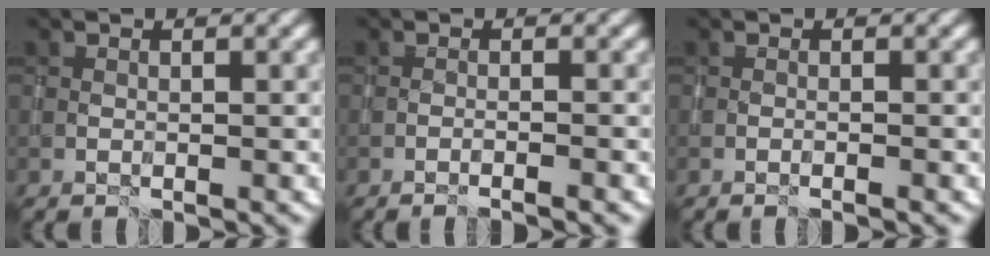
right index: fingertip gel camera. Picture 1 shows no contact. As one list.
[{"total": 2.0, "force": [-1.3, 0.3, 1.4], "torque": [-0.014, 0.010, -0.028]}, {"total": 1.0, "force": [-0.5, 0.2, 0.9], "torque": [-0.009, 0.004, -0.013]}]